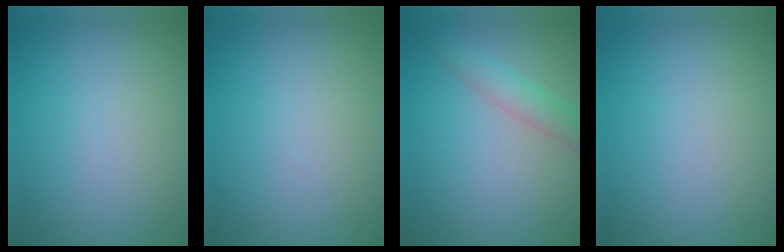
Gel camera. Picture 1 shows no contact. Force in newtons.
{"total": 0.0}
{"total": 2.3, "press": 2.3, "slide": 0.0}
{"total": 0.0}